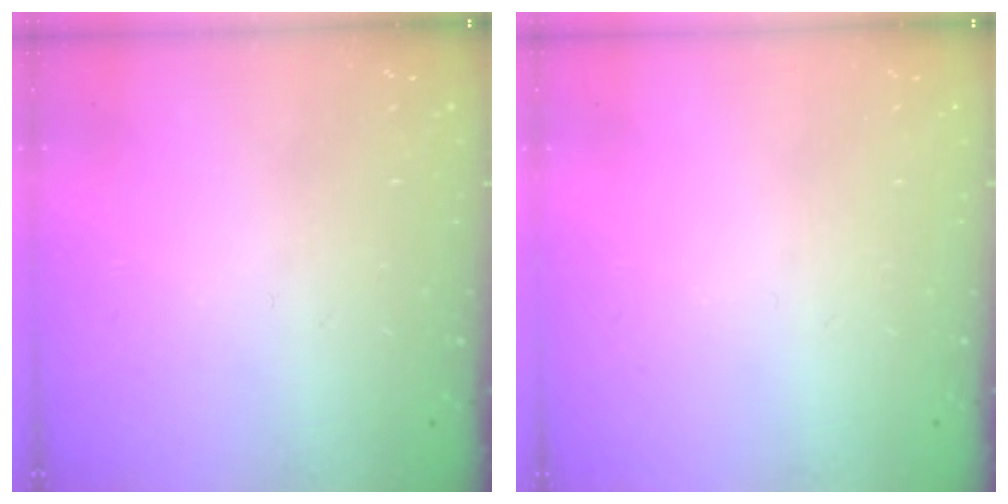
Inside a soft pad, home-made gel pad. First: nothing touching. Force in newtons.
{"total": 0.0}